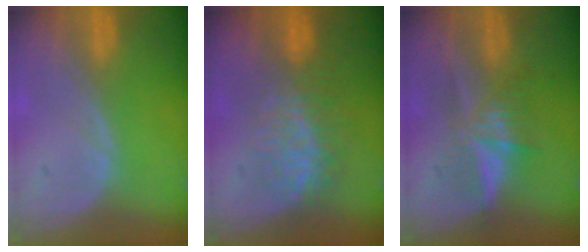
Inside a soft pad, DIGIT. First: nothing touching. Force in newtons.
{"total": 8.1, "press": 7.5, "slide": 3.0}
{"total": 5.2, "press": 5.1, "slide": 0.9}